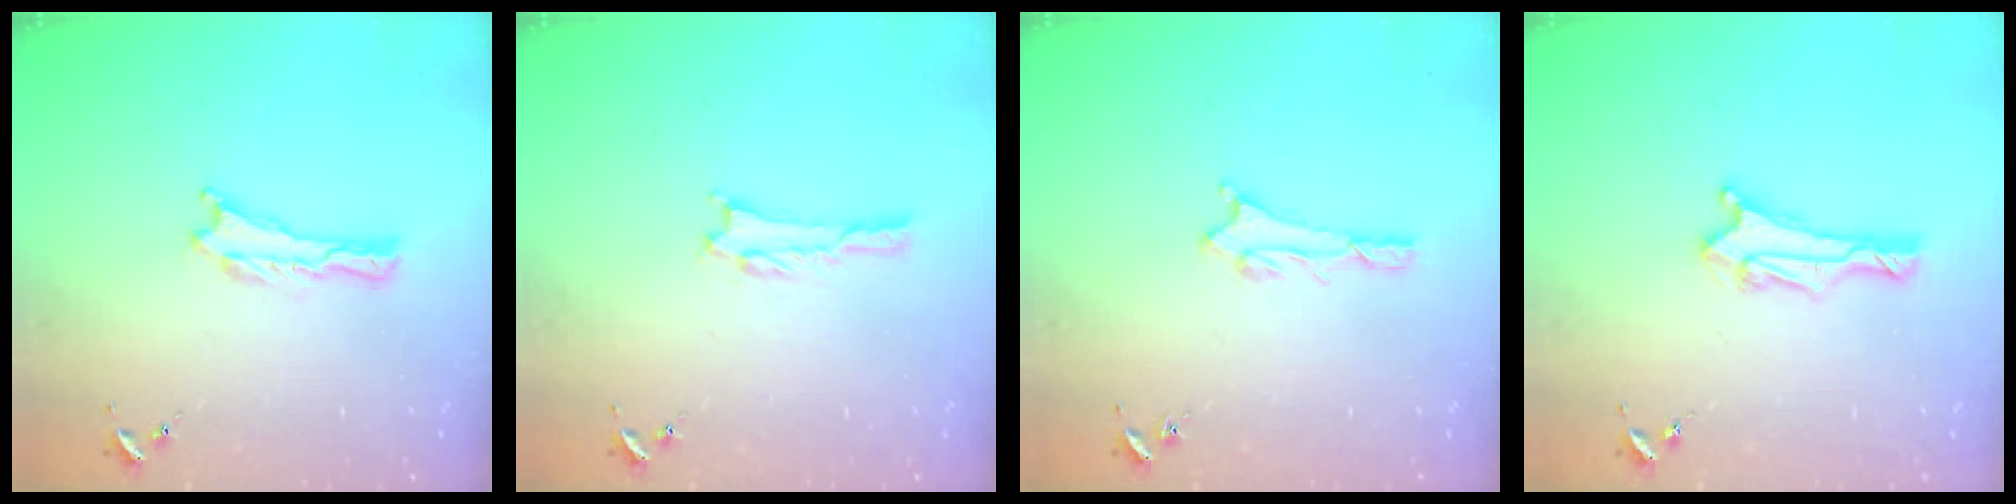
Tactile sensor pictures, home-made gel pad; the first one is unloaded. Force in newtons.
{"total": 0.5, "press": 0.5, "slide": 0.1}
{"total": 1.5, "press": 1.5, "slide": 0.1}
{"total": 2.9, "press": 2.8, "slide": 0.7}